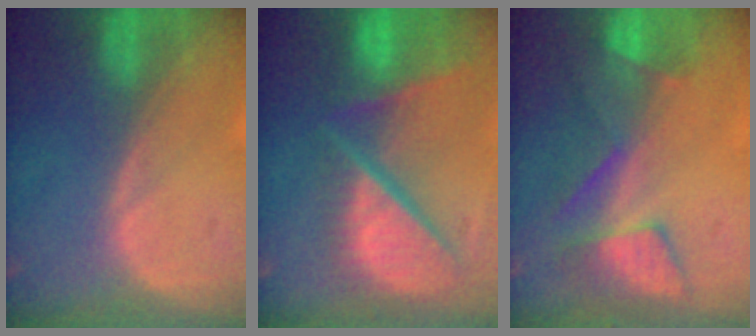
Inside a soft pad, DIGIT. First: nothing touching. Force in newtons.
{"total": 12.1, "press": 10.0, "slide": 6.8}
{"total": 8.6, "press": 7.2, "slide": 4.7}